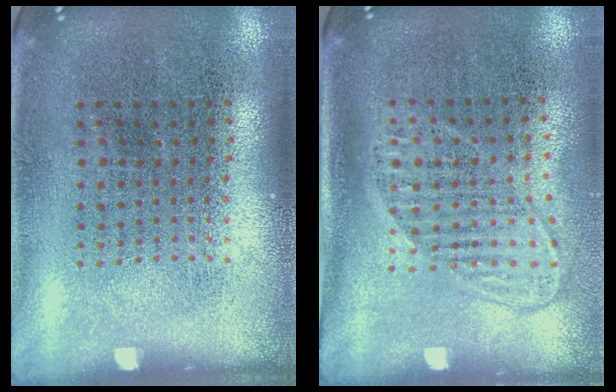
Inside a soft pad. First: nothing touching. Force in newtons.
{"total": 1.5, "press": 1.2, "slide": 0.8}